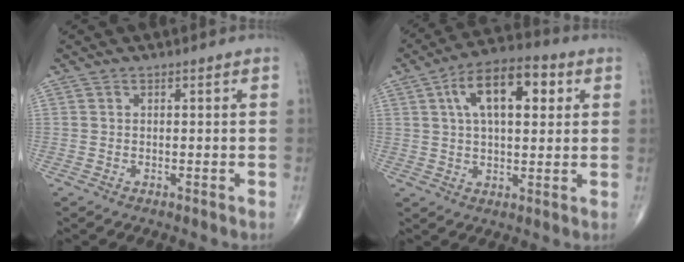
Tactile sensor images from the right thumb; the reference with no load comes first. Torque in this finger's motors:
{"motor_torque": [0.38, 3.12, 1.18, 0.33, 0.08]}